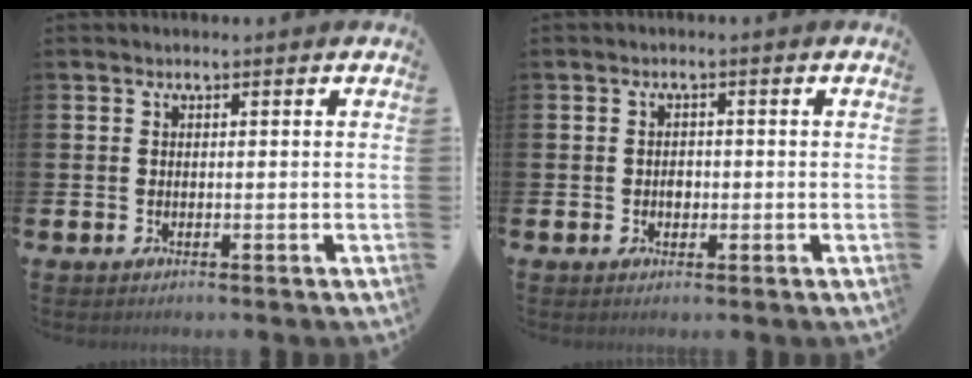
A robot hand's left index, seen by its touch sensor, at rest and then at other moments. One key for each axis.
{"total": 1.5, "fx": -0.2, "fy": 1.2, "fz": 0.9, "tx": -0.004, "ty": 0.002, "tz": -0.008}